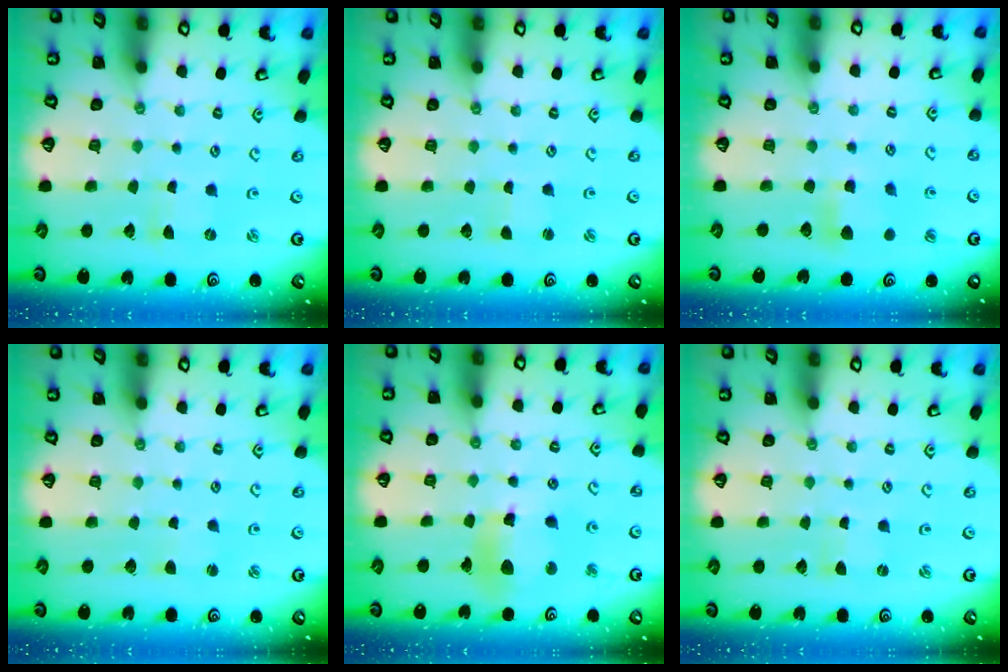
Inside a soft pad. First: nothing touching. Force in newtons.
{"total": 1.2, "press": 1.2, "slide": 0.1}
{"total": 6.2, "press": 6.2, "slide": 0.8}
{"total": 1.3, "press": 1.2, "slide": 0.2}
{"total": 11.5, "press": 11.4, "slide": 1.2}
{"total": 0.0}